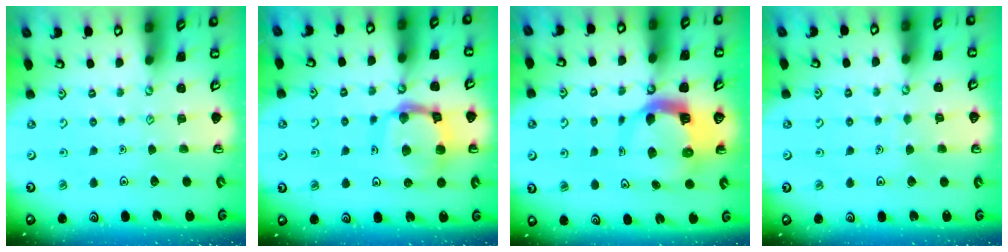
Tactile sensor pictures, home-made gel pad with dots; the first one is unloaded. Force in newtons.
{"total": 14.6, "press": 14.5, "slide": 1.6}
{"total": 8.5, "press": 8.4, "slide": 1.3}
{"total": 2.9, "press": 2.9, "slide": 0.3}